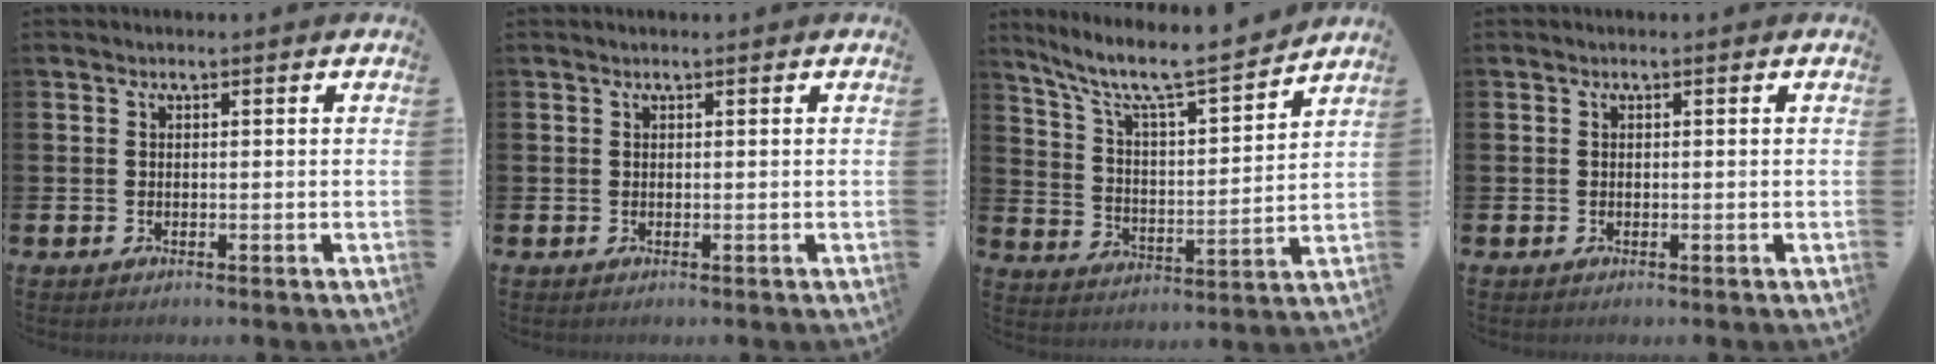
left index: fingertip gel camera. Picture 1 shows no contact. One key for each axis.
{"total": 0.0}
{"total": 8.8, "fx": 7.6, "fy": 1.1, "fz": 4.3, "tx": -0.116, "ty": -0.053, "tz": 0.125}
{"total": 0.0}